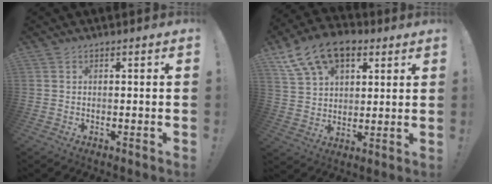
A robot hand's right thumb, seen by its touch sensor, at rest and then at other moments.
{"total": 15.4, "force": [8.5, 9.8, 8.3], "torque": [-0.145, -0.041, 0.163]}